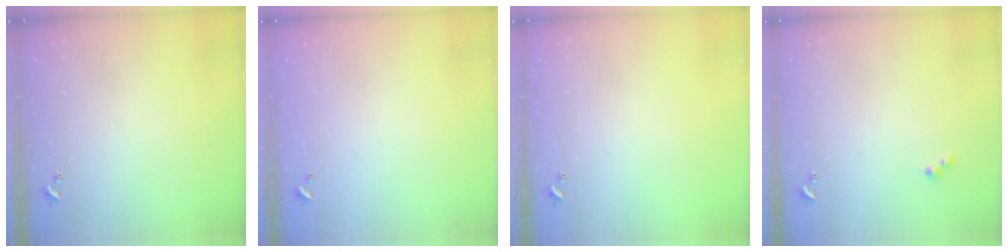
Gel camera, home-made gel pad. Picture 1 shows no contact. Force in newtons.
{"total": 2.8, "press": 2.8, "slide": 0.1}
{"total": 0.0}
{"total": 2.6, "press": 2.6, "slide": 0.5}